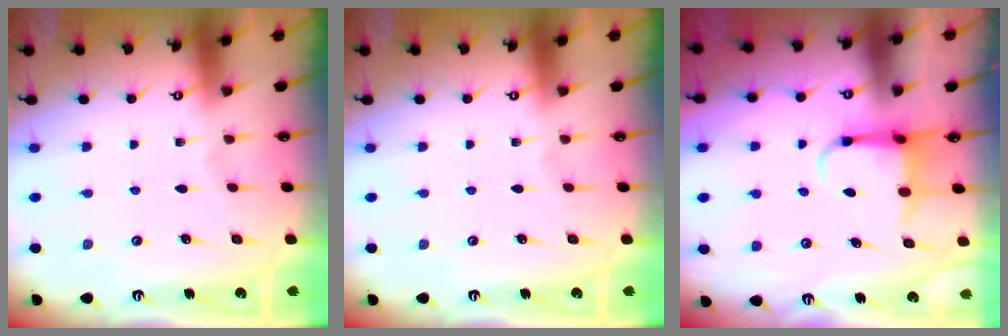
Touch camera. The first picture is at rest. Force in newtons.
{"total": 0.0}
{"total": 4.3, "press": 4.2, "slide": 1.2}